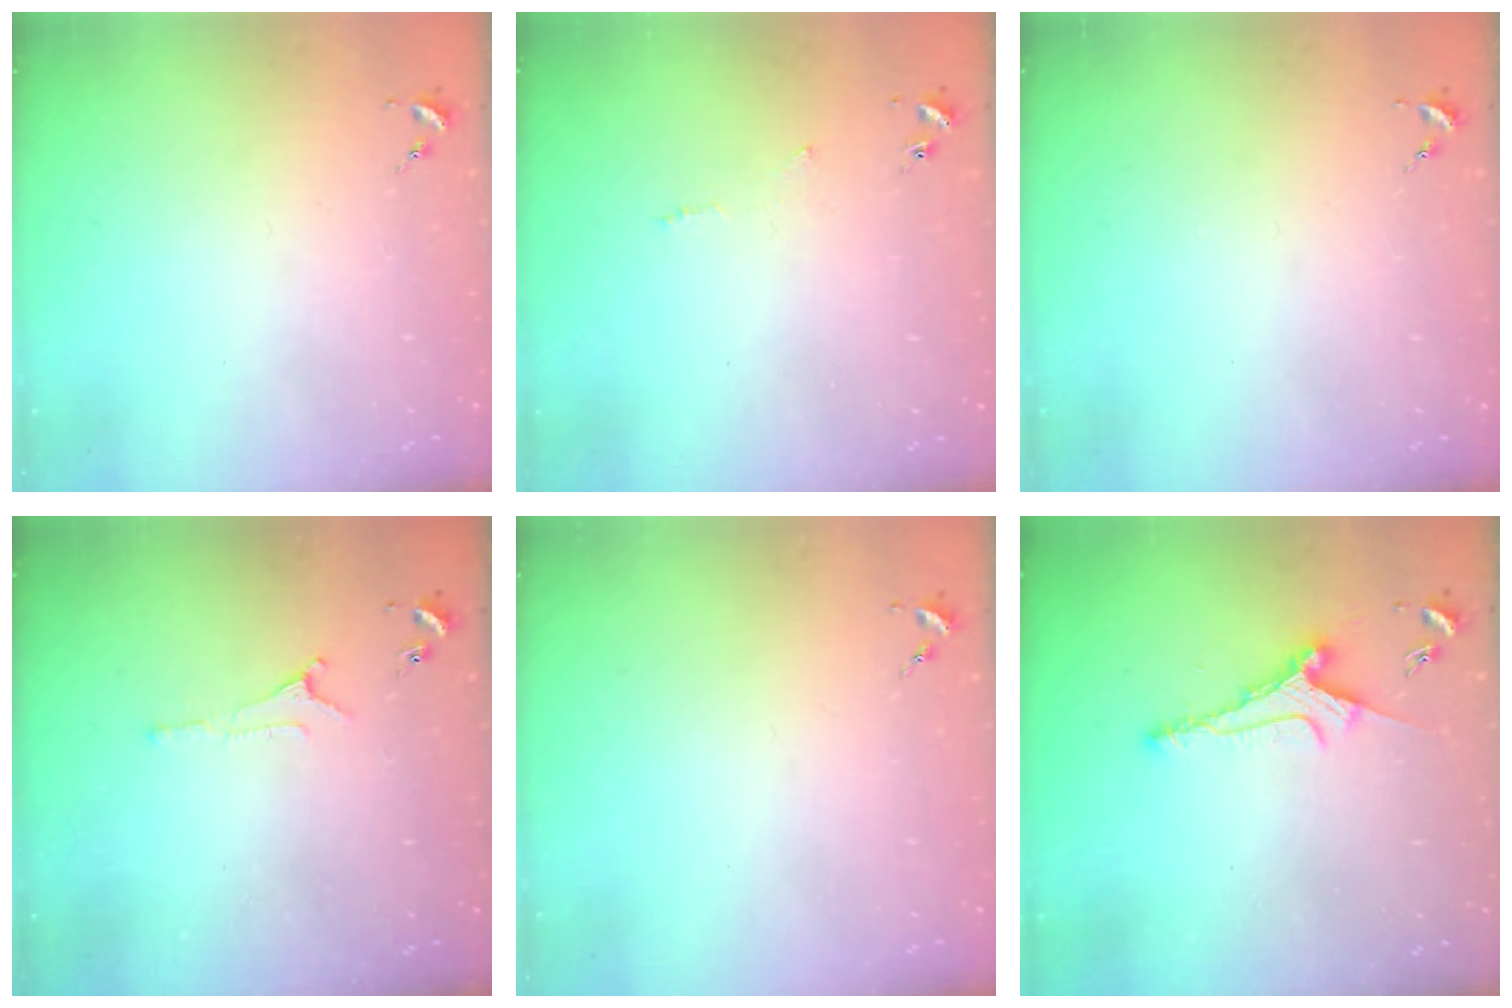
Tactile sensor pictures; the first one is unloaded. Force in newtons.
{"total": 2.9, "press": 2.9, "slide": 0.5}
{"total": 0.0}
{"total": 4.6, "press": 4.6, "slide": 0.3}
{"total": 0.0}
{"total": 7.5, "press": 7.4, "slide": 1.0}